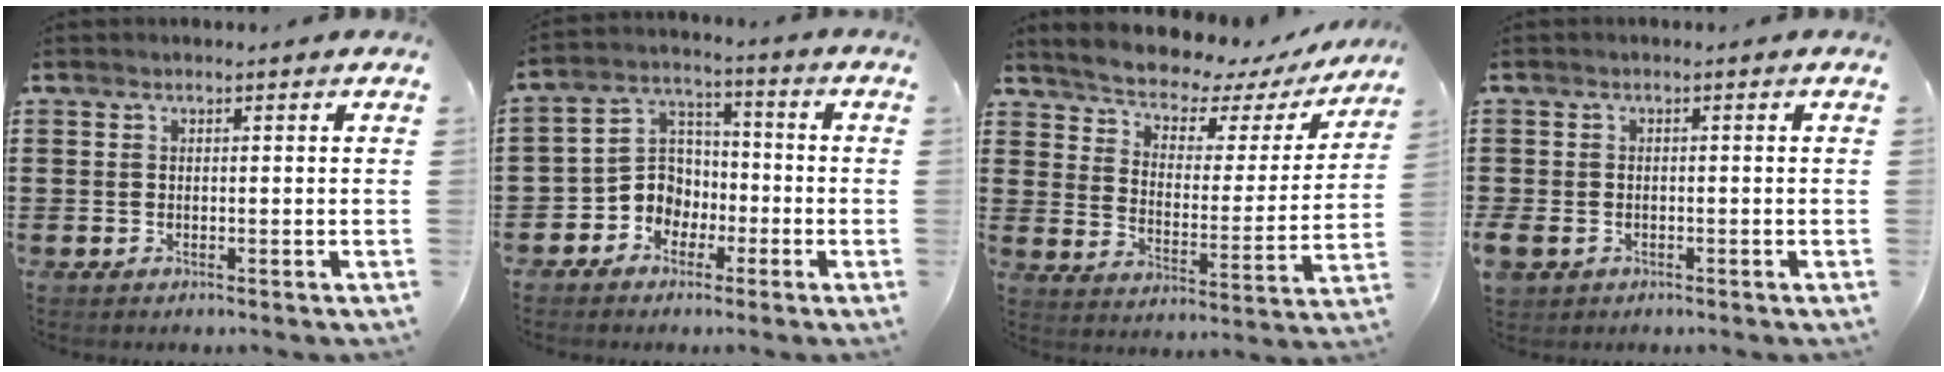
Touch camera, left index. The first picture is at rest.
{"total": 6.3, "force": [-2.7, 5.5, 1.4], "torque": [-0.062, 0.003, -0.060]}
{"total": 5.3, "force": [5.1, 1.0, 1.3], "torque": [-0.055, -0.041, 0.081]}
{"total": 1.6, "force": [-1.0, 1.2, 0.5], "torque": [-0.028, -0.003, -0.026]}